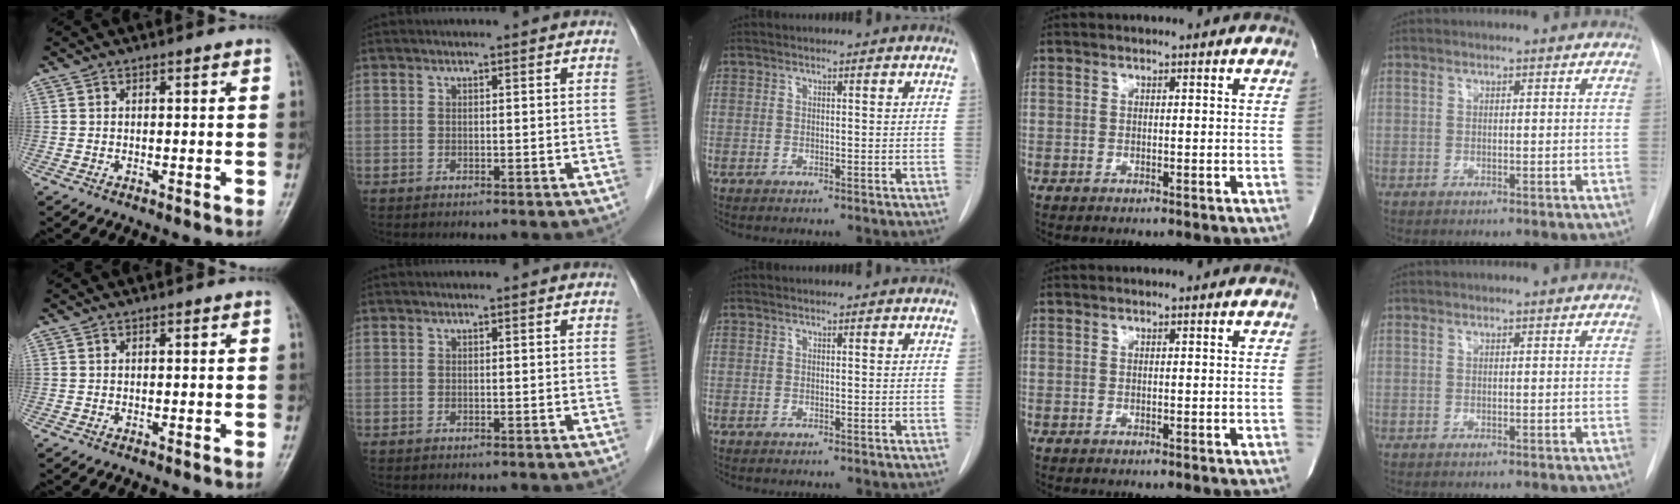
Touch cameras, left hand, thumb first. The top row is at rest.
{}